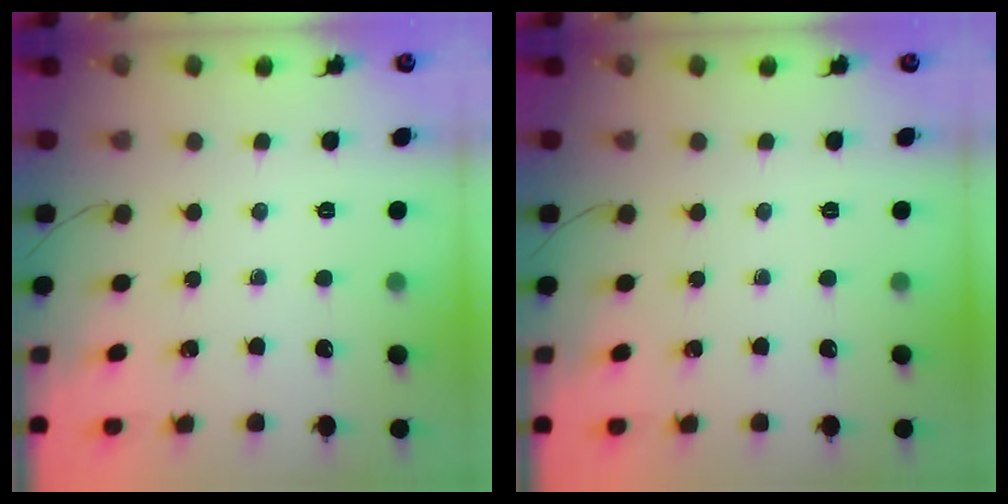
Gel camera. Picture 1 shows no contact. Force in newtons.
{"total": 0.0}